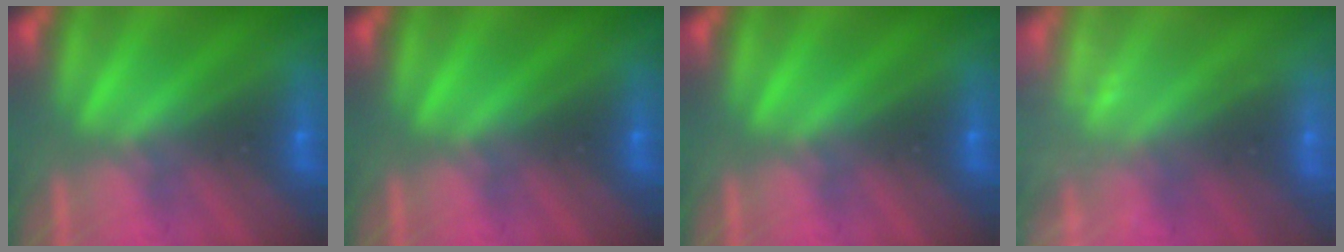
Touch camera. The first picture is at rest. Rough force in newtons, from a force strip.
{"total": 0.0}
{"total": 0.0}
{"total": 2.2}